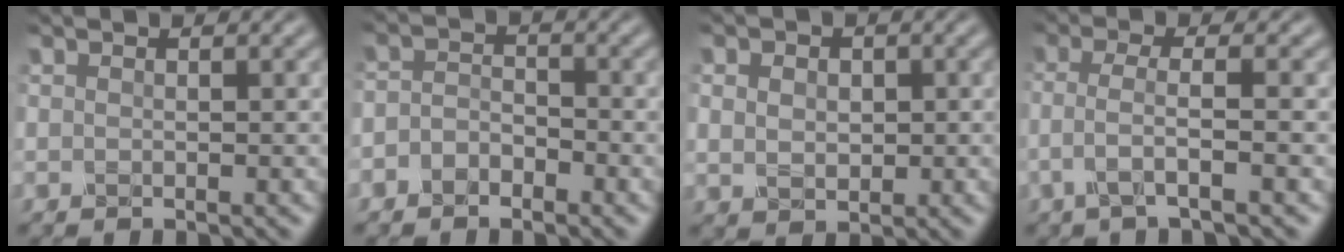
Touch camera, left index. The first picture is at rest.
{"total": 2.0, "force": [-1.2, 1.3, 1.0], "torque": [-0.021, 0.004, -0.030]}
{"total": 3.1, "force": [0.7, 2.4, 1.8], "torque": [-0.033, 0.010, 0.005]}
{"total": 3.1, "force": [-0.9, 0.7, 2.8], "torque": [-0.052, 0.001, -0.027]}